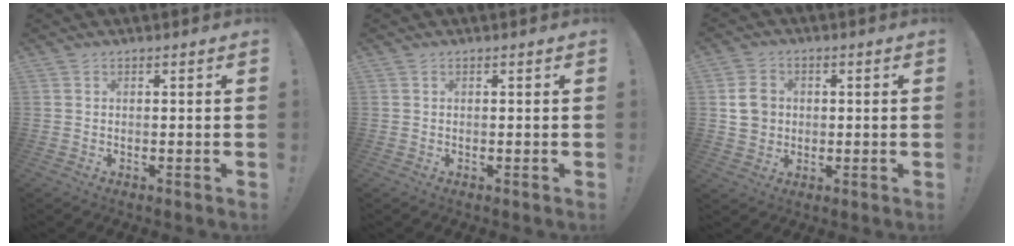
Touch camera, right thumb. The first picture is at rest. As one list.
[{"total": 0.0}, {"total": 7.1, "force": [0.7, 6.5, 2.9], "torque": [-0.037, 0.012, 0.021]}]